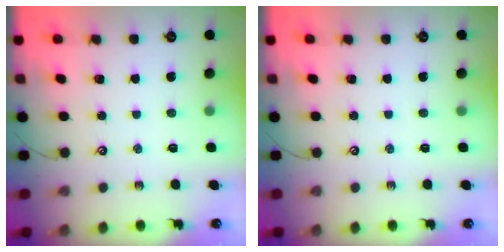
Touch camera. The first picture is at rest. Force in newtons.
{"total": 0.0}